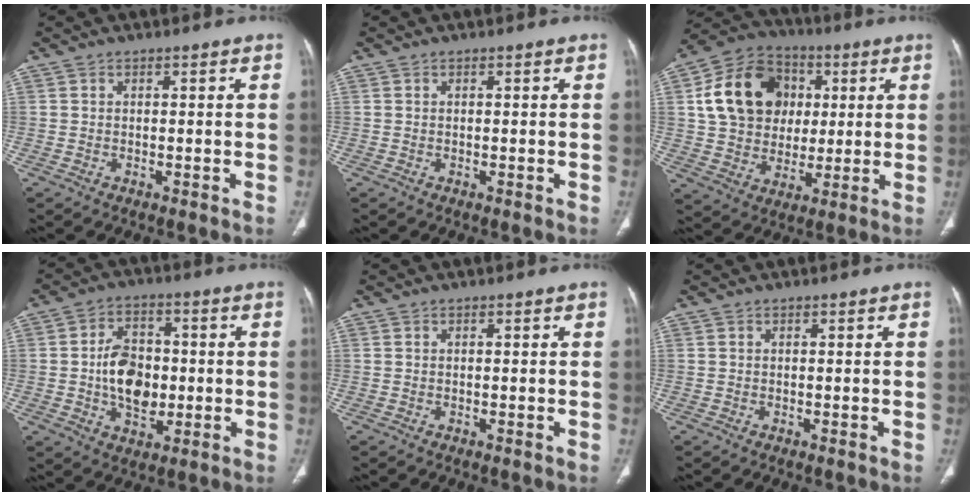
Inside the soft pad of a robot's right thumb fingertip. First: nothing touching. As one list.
[{"total": 0.0}, {"total": 17.7, "force": [4.0, 14.4, 9.5], "torque": [-0.145, 0.011, 0.070]}, {"total": 11.0, "force": [-0.7, 7.6, 7.9], "torque": [-0.106, 0.011, -0.010]}, {"total": 0.0}, {"total": 0.0}]